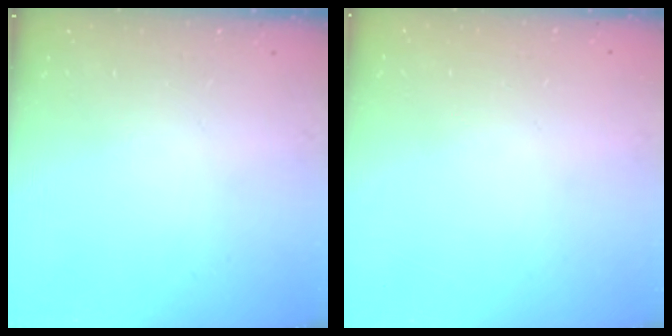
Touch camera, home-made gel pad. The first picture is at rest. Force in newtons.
{"total": 0.0}